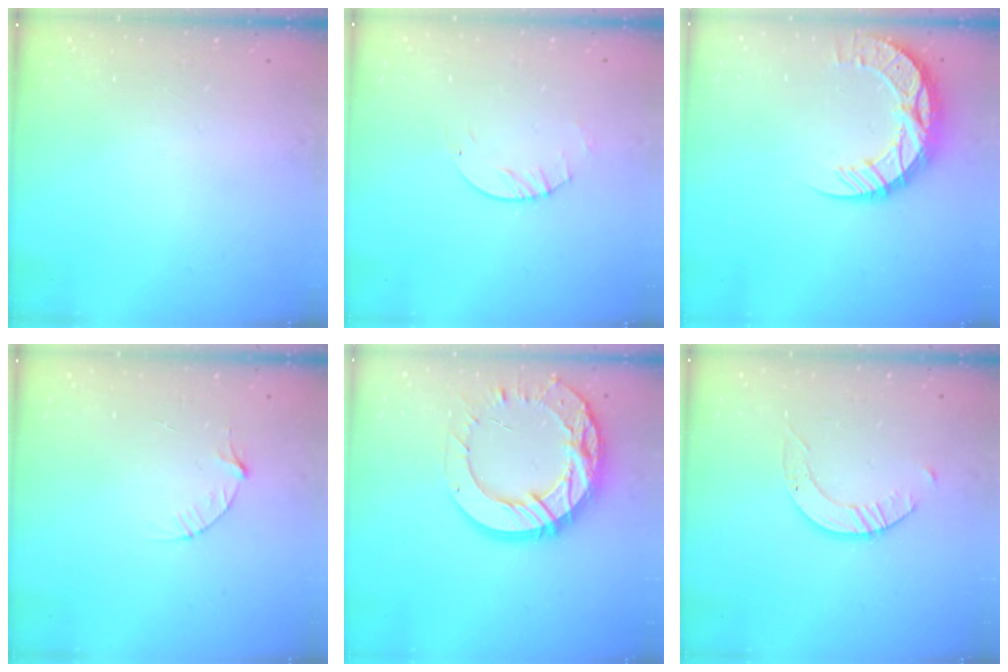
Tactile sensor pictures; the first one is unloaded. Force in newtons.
{"total": 2.8, "press": 2.8, "slide": 0.4}
{"total": 13.3, "press": 13.2, "slide": 1.0}
{"total": 4.1, "press": 4.1, "slide": 0.4}
{"total": 20.2, "press": 20.2, "slide": 1.8}
{"total": 2.9, "press": 2.9, "slide": 0.3}